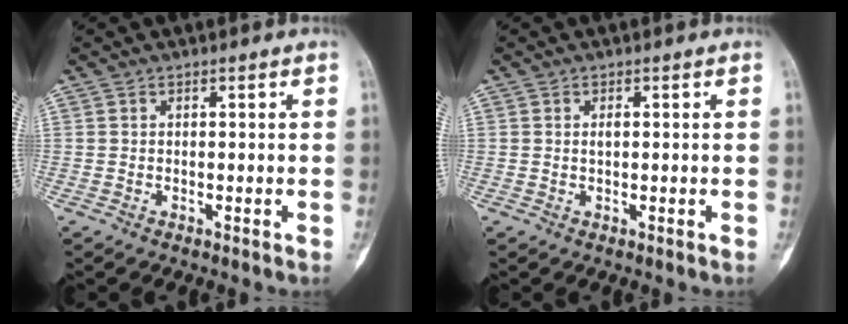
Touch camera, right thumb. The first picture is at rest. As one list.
[{"total": 0.9, "force": [0.2, 0.4, 0.8], "torque": [-0.011, 0.001, 0.002]}]